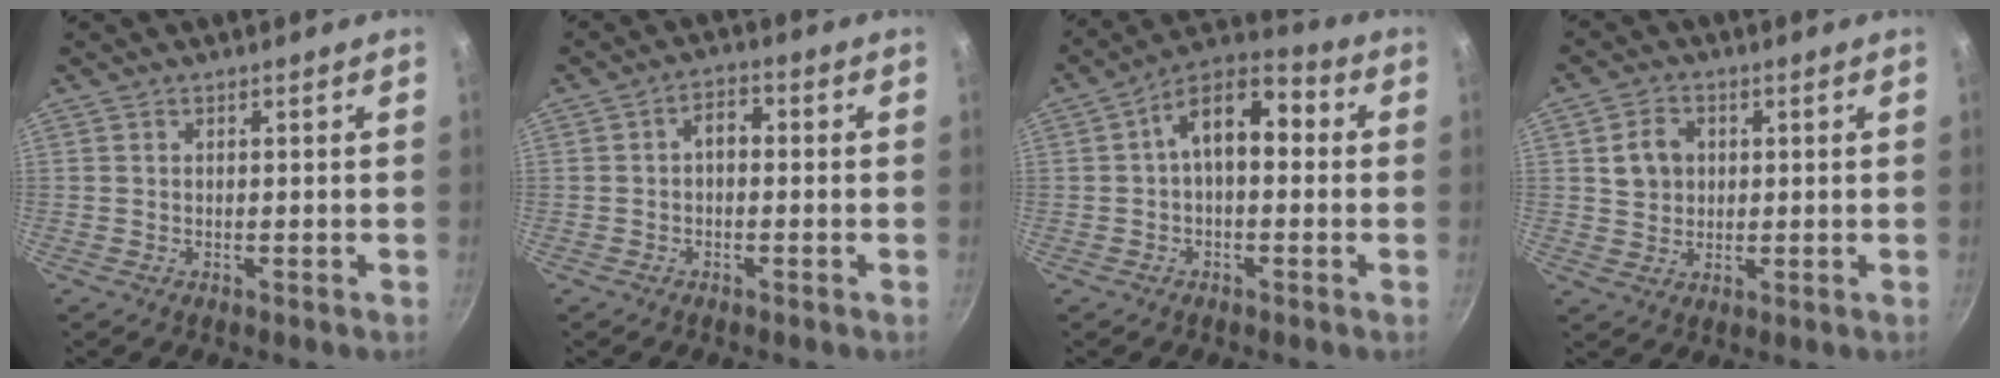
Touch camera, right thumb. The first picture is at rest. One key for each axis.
{"total": 3.4, "fx": -0.2, "fy": 2.2, "fz": 2.6, "tx": -0.030, "ty": 0.016, "tz": -0.013}
{"total": 11.5, "fx": 1.1, "fy": 6.5, "fz": 9.4, "tx": -0.128, "ty": 0.041, "tz": 0.004}
{"total": 5.8, "fx": 1.3, "fy": 4.7, "fz": 3.1, "tx": -0.036, "ty": -0.001, "tz": 0.022}